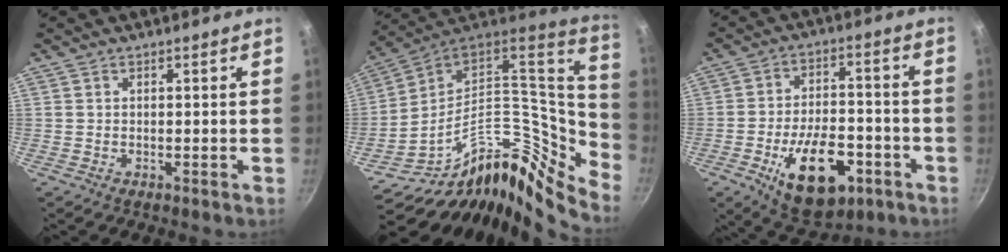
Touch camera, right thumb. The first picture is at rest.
{"total": 22.7, "force": [-11.6, 11.6, 15.7], "torque": [-0.148, 0.081, -0.203]}
{"total": 17.0, "force": [-6.7, 9.2, 12.6], "torque": [-0.171, 0.029, -0.095]}